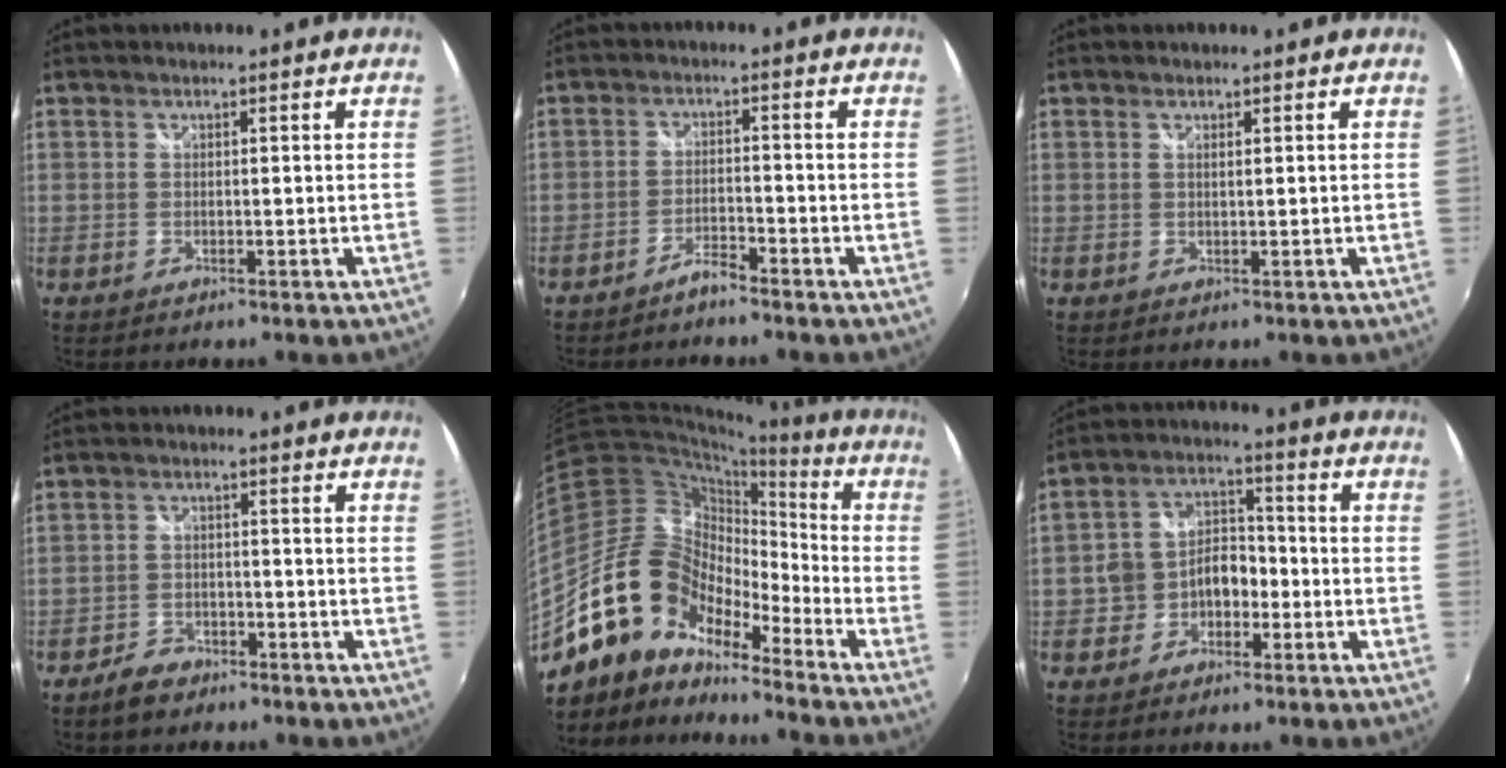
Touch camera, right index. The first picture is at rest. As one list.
[{"total": 2.9, "force": [-2.6, 0.3, 1.1], "torque": [-0.035, 0.002, -0.050]}, {"total": 0.6, "force": [0.4, 0.0, 0.4], "torque": [-0.009, 0.001, 0.006]}, {"total": 4.8, "force": [-3.8, 2.7, 1.3], "torque": [-0.043, 0.010, -0.065]}, {"total": 17.5, "force": [-12.8, 9.1, 7.7], "torque": [-0.144, 0.008, -0.254]}, {"total": 7.5, "force": [-2.8, 5.9, 3.6], "torque": [-0.068, 0.027, -0.043]}]